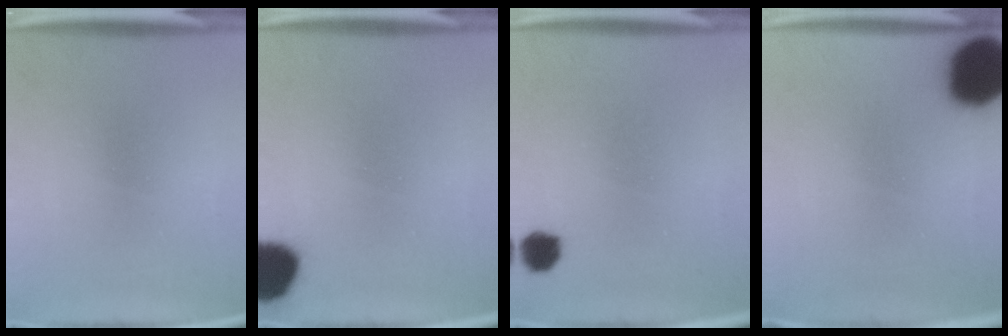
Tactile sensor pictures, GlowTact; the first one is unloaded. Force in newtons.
{"total": 11.6}
{"total": 3.9}
{"total": 19.5}